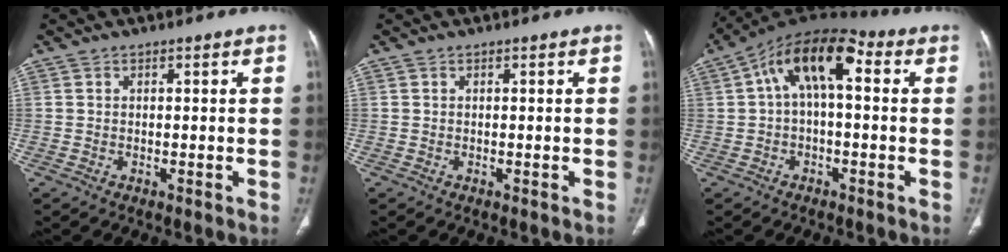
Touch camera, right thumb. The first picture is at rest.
{"total": 0.0}
{"total": 12.9, "force": [2.6, 6.4, 10.9], "torque": [-0.170, 0.040, 0.034]}